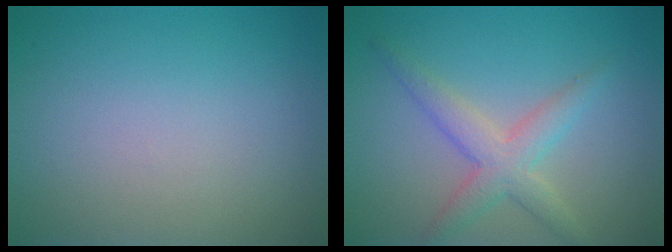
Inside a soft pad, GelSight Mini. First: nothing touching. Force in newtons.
{"total": 3.5, "press": 3.5, "slide": 0.1}